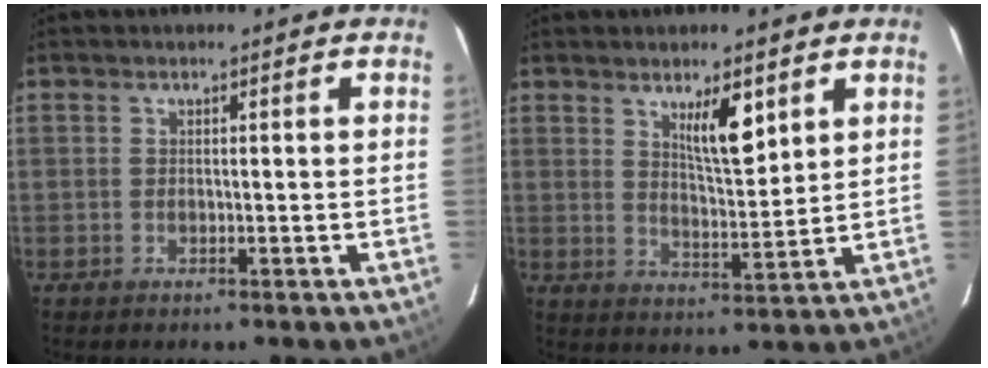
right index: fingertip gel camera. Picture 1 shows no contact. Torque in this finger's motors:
{"motor_torque": [0.66, 0.55, 0.15, 0.09]}